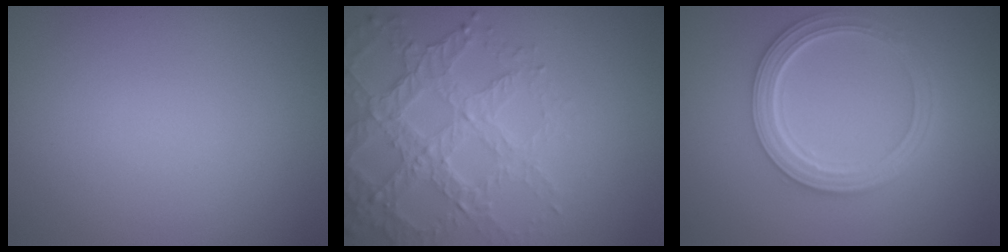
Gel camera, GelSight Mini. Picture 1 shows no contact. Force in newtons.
{"total": 6.0, "press": 4.7, "slide": 3.7}
{"total": 4.9, "press": 3.8, "slide": 3.0}